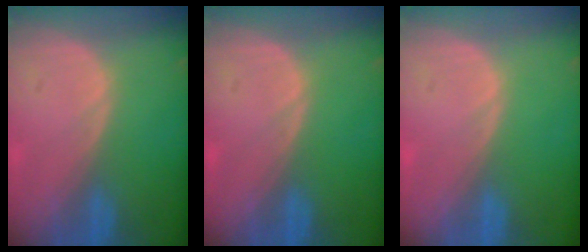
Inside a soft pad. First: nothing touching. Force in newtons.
{"total": 0.0}
{"total": 0.0}